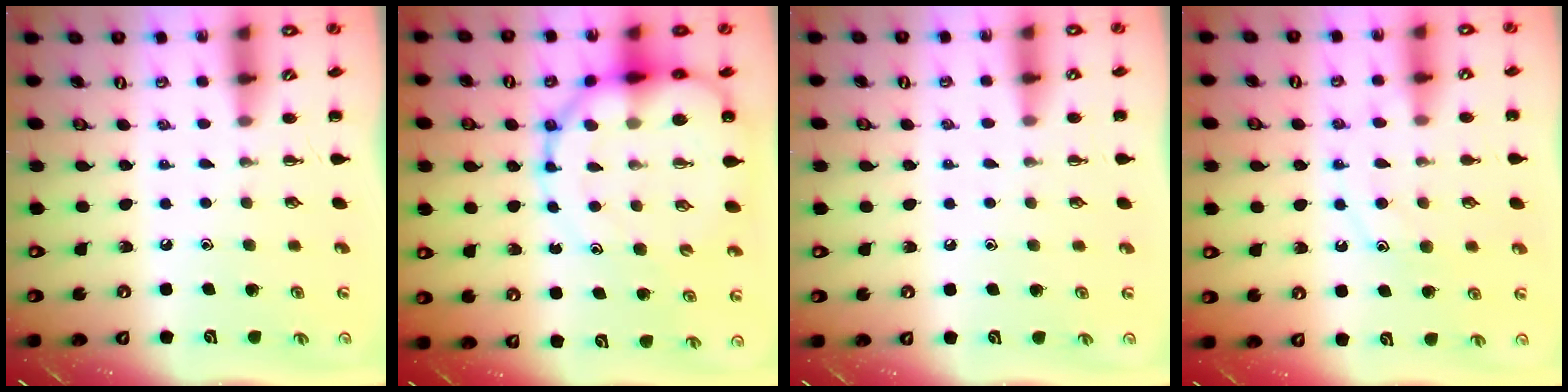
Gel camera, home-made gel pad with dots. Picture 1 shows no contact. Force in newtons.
{"total": 17.4, "press": 16.8, "slide": 4.2}
{"total": 4.0, "press": 3.8, "slide": 1.5}
{"total": 11.6, "press": 11.5, "slide": 0.9}